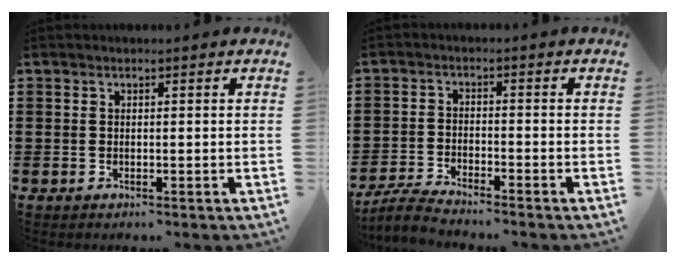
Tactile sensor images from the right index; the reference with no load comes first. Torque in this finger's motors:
{"motor_torque": [-0.28, 0.55, -0.03, -0.03]}